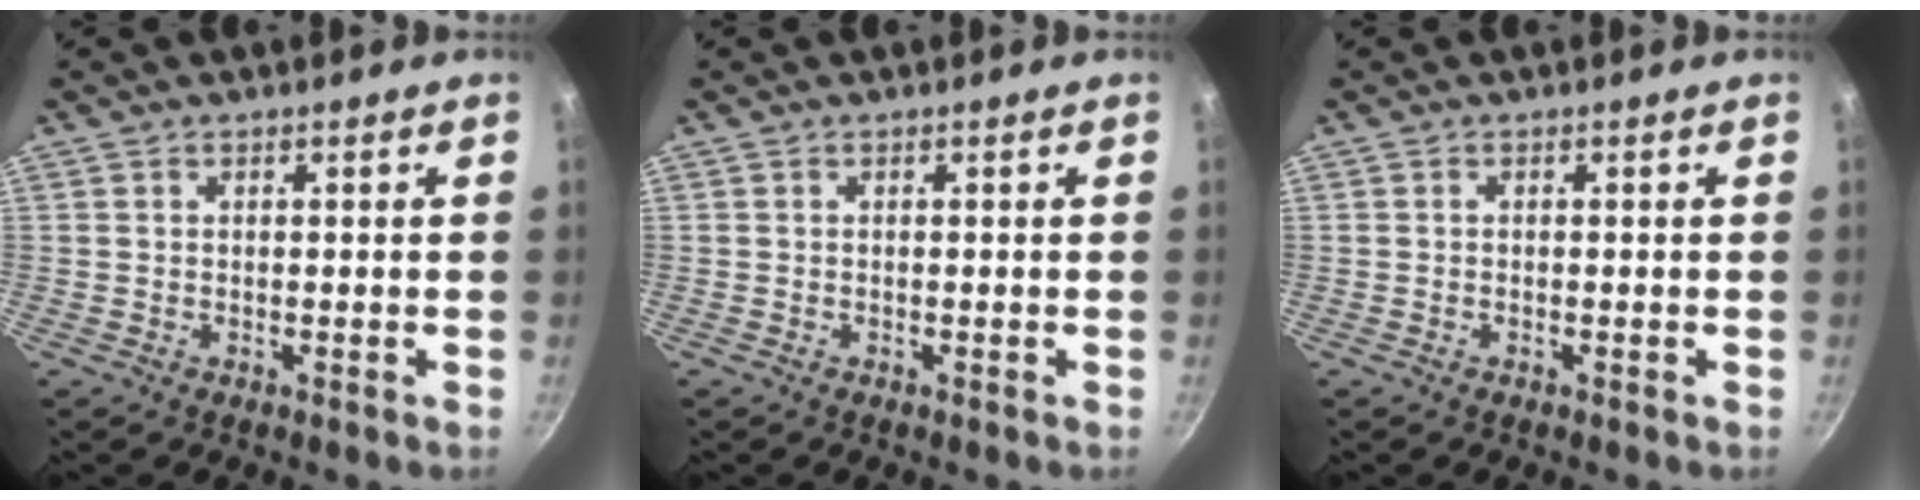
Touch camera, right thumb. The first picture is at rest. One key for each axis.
{"total": 0.0}
{"total": 0.0}